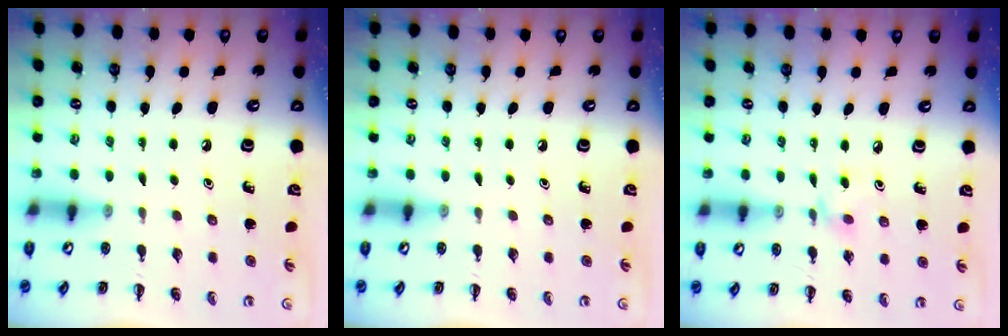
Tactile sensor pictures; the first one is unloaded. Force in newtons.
{"total": 0.0}
{"total": 4.7, "press": 4.6, "slide": 1.2}